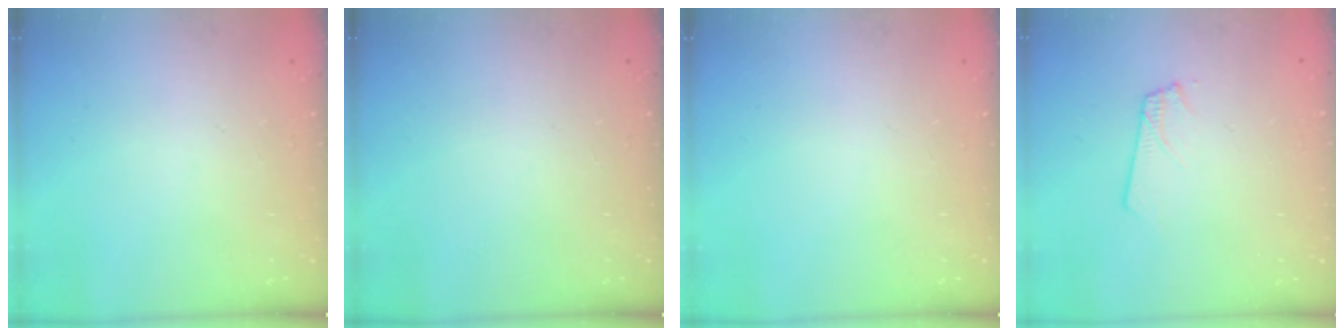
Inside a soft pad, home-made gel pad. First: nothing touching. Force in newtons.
{"total": 0.0}
{"total": 0.0}
{"total": 1.8, "press": 1.8, "slide": 0.1}